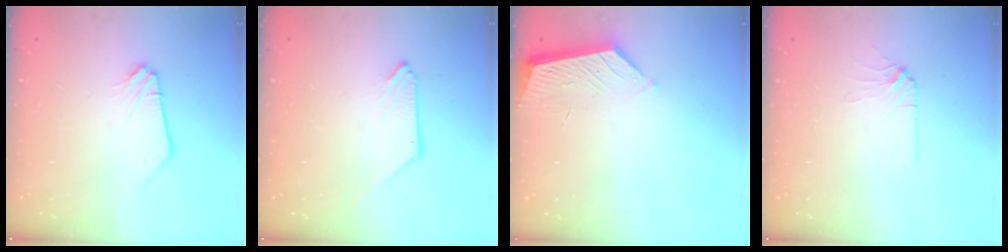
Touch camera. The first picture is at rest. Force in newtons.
{"total": 0.0}
{"total": 4.0, "press": 4.0, "slide": 0.4}
{"total": 2.9, "press": 2.8, "slide": 0.5}